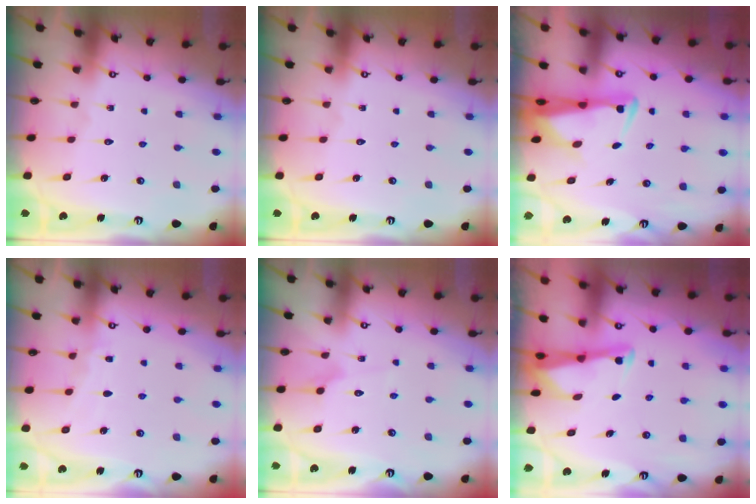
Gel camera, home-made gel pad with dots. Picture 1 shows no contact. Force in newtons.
{"total": 0.0}
{"total": 4.3, "press": 4.2, "slide": 1.2}
{"total": 3.4, "press": 3.4, "slide": 0.4}
{"total": 2.7, "press": 2.7, "slide": 0.3}
{"total": 2.8, "press": 2.8, "slide": 0.2}